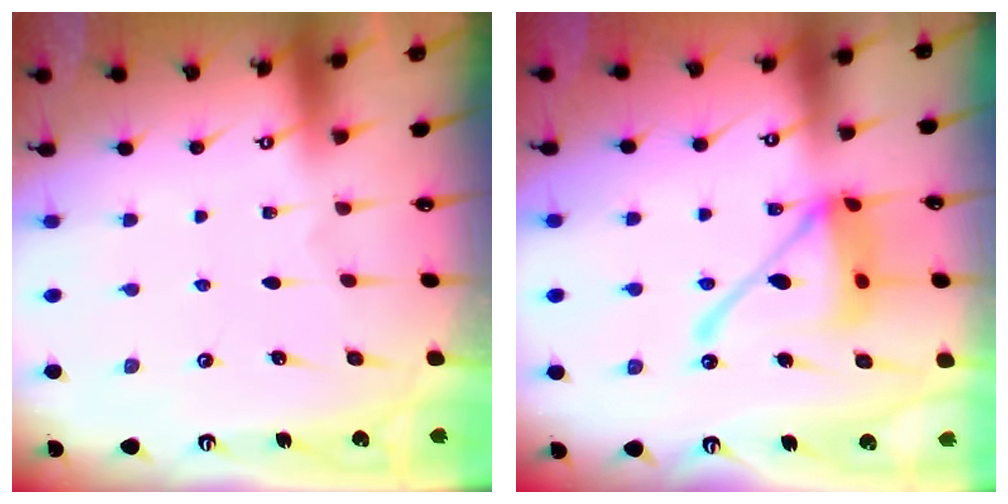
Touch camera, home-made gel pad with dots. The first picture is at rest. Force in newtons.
{"total": 16.6, "press": 16.5, "slide": 1.8}